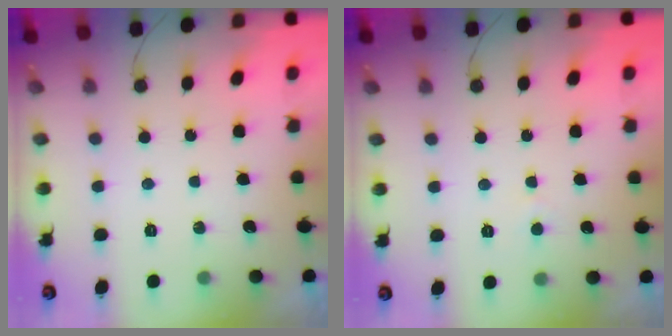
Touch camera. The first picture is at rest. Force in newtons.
{"total": 2.0, "press": 2.0, "slide": 0.2}